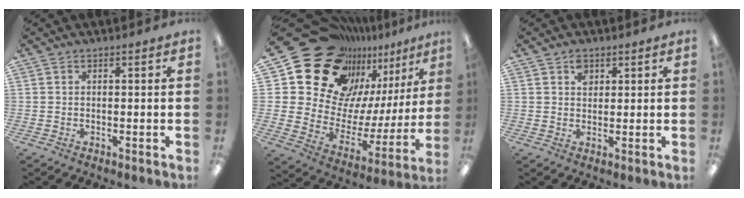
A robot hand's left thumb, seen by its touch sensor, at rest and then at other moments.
{"total": 22.8, "force": [17.6, 12.2, 8.0], "torque": [-0.149, -0.130, 0.339]}
{"total": 2.9, "force": [1.6, 2.1, 1.1], "torque": [-0.009, -0.003, 0.027]}